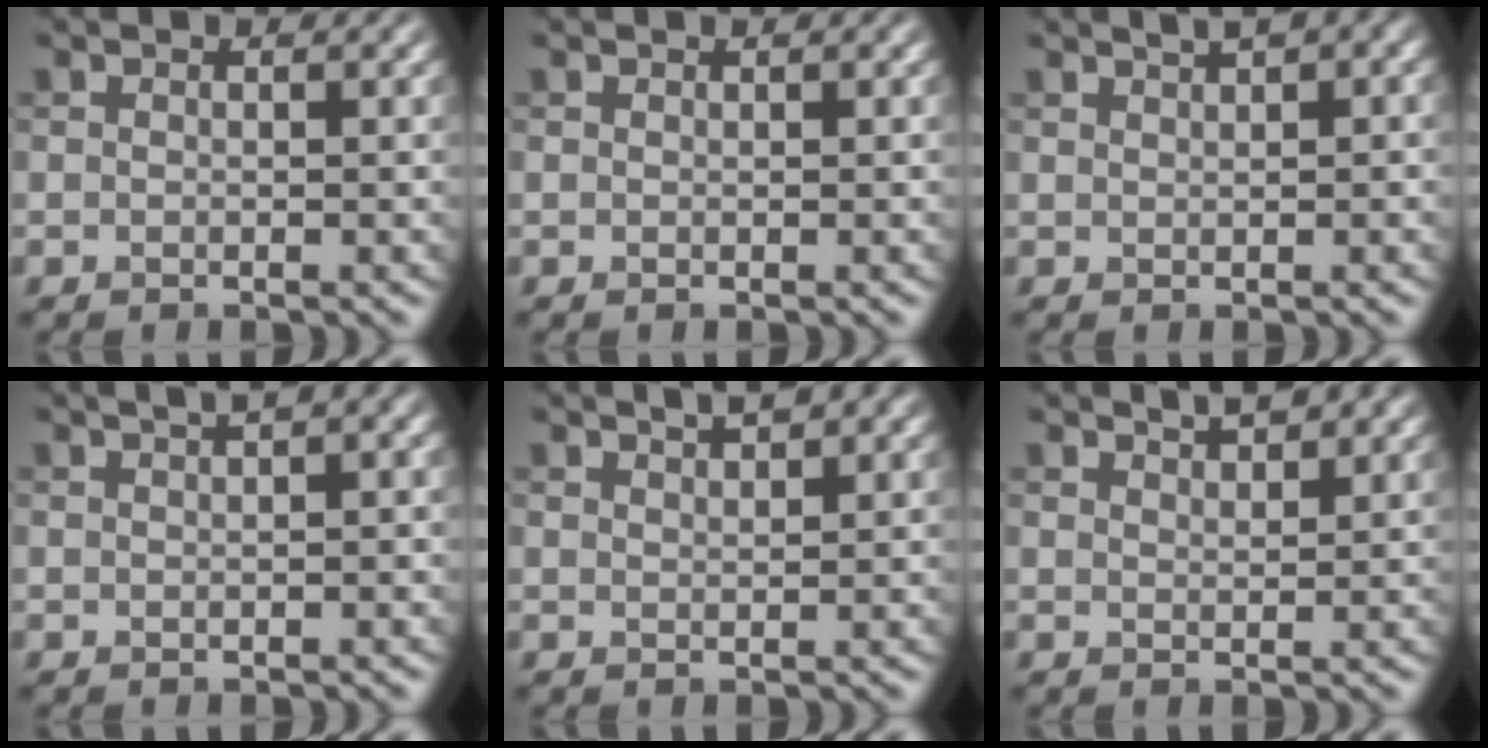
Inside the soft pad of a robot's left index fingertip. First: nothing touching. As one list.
[{"total": 0.0}, {"total": 3.7, "force": [2.2, 1.2, 2.7], "torque": [-0.031, 0.019, 0.024]}, {"total": 4.7, "force": [2.3, 1.9, 3.6], "torque": [-0.036, 0.030, 0.018]}, {"total": 2.5, "force": [1.7, 0.6, 1.6], "torque": [-0.018, 0.004, 0.027]}, {"total": 2.3, "force": [1.9, 0.4, 1.1], "torque": [-0.011, 0.000, 0.033]}]